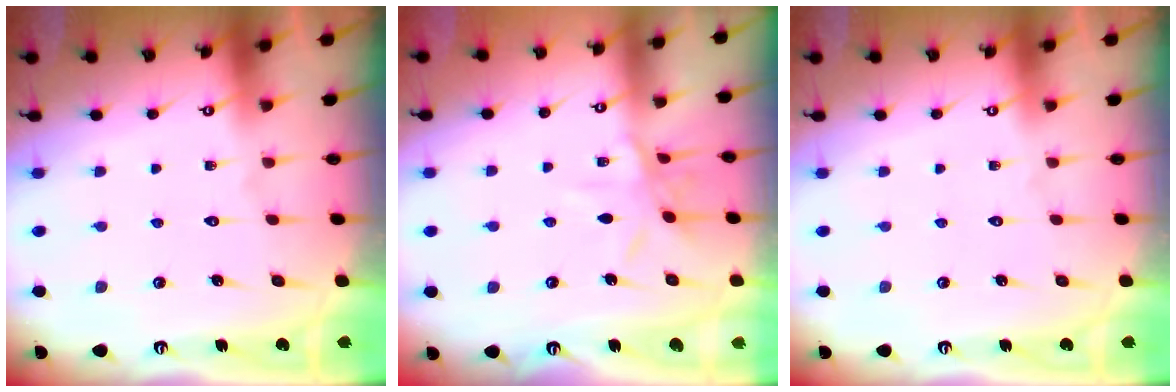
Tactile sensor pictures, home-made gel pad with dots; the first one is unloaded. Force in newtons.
{"total": 8.0, "press": 8.0, "slide": 0.7}
{"total": 0.0}